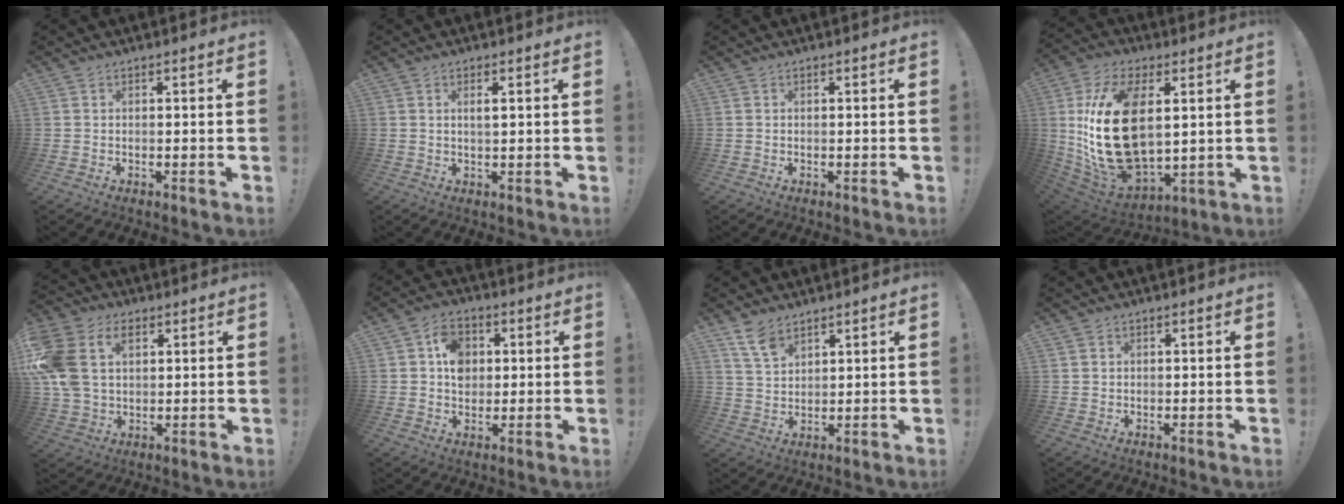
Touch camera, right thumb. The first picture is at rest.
{"total": 1.9, "force": [0.6, 0.2, 1.8], "torque": [-0.029, -0.006, 0.007]}
{"total": 0.0}
{"total": 25.6, "force": [3.9, 14.8, 20.5], "torque": [-0.417, -0.021, 0.077]}
{"total": 15.3, "force": [5.3, 10.7, 9.5], "torque": [-0.203, -0.021, 0.100]}
{"total": 8.8, "force": [1.7, 7.4, 4.4], "torque": [-0.063, 0.007, 0.035]}
{"total": 7.4, "force": [5.3, 3.6, 3.5], "torque": [-0.073, -0.024, 0.103]}
{"total": 1.2, "force": [0.4, 1.1, 0.0], "torque": [0.004, -0.001, 0.007]}